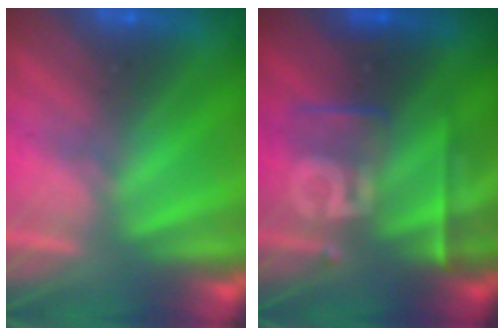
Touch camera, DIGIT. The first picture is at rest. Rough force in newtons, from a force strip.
{"total": 2.4}